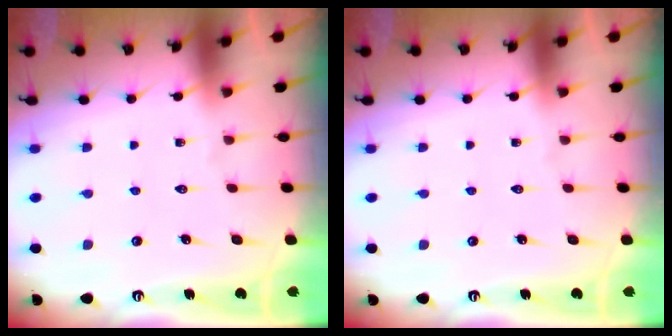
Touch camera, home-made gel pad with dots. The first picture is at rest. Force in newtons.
{"total": 0.0}